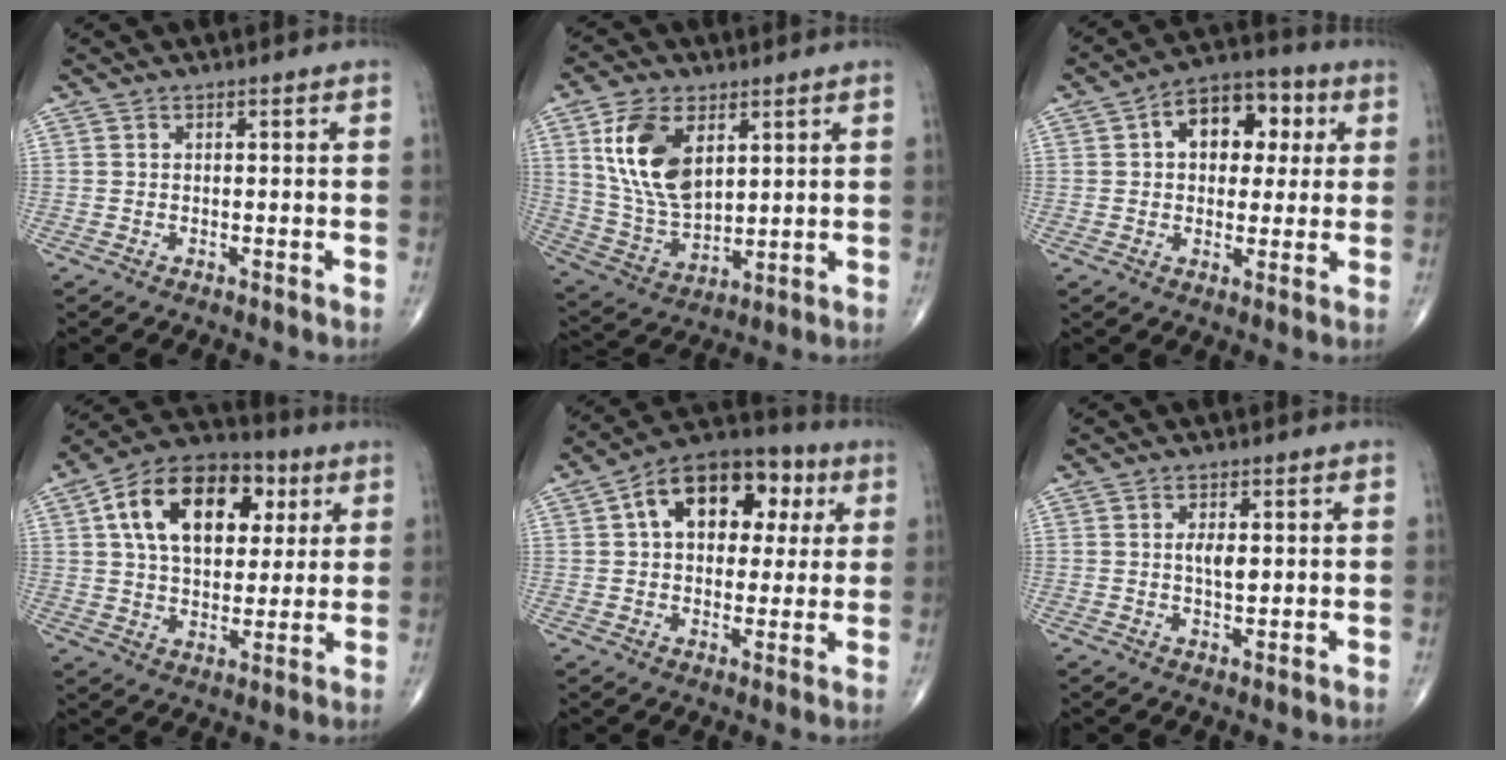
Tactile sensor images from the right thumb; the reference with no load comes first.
{"total": 14.6, "force": [5.2, 8.3, 10.9], "torque": [-0.199, -0.023, 0.111]}
{"total": 12.5, "force": [3.2, 8.2, 8.9], "torque": [-0.086, 0.017, 0.039]}
{"total": 19.8, "force": [6.1, 12.3, 14.2], "torque": [-0.205, 0.003, 0.093]}
{"total": 17.0, "force": [4.8, 10.8, 12.2], "torque": [-0.141, 0.017, 0.065]}
{"total": 3.5, "force": [0.6, 1.4, 3.1], "torque": [-0.051, -0.005, 0.011]}